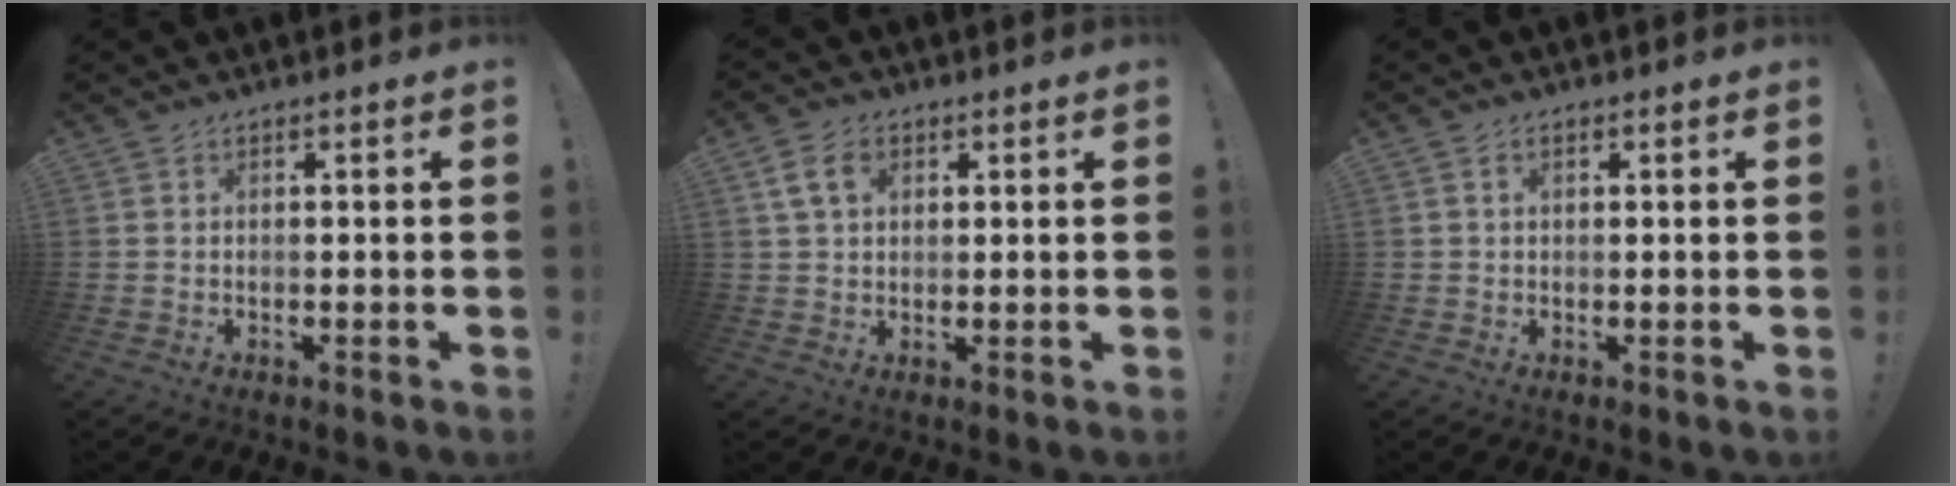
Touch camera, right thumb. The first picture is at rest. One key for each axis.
{"total": 7.2, "fx": 2.8, "fy": 4.7, "fz": 4.6, "tx": -0.073, "ty": 0.002, "tz": 0.055}
{"total": 1.3, "fx": 0.5, "fy": 0.9, "fz": 0.9, "tx": -0.013, "ty": 0.003, "tz": 0.007}